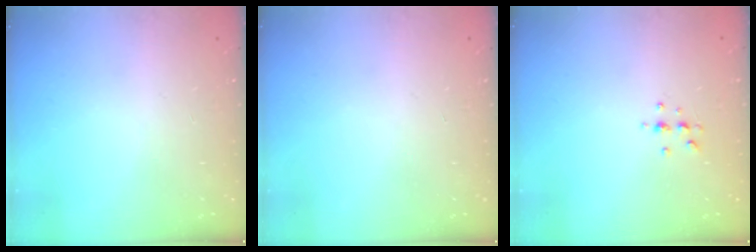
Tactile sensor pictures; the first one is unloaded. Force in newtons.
{"total": 0.0}
{"total": 5.0, "press": 4.9, "slide": 0.9}